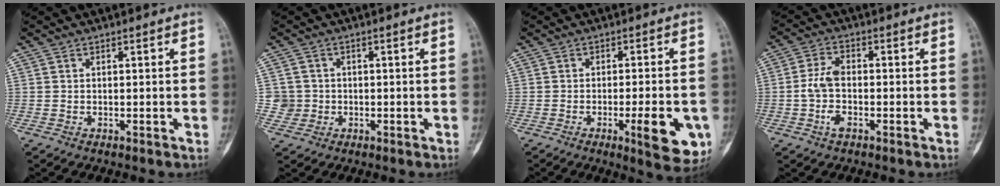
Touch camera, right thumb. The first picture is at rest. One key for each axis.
{"total": 3.1, "fx": -0.2, "fy": 3.1, "fz": -0.2, "tx": 0.023, "ty": 0.008, "tz": -0.010}
{"total": 10.3, "fx": -3.5, "fy": 2.8, "fz": 9.3, "tx": -0.110, "ty": -0.003, "tz": -0.042}
{"total": 5.7, "fx": -1.5, "fy": 3.0, "fz": 4.5, "tx": -0.096, "ty": 0.016, "tz": -0.035}